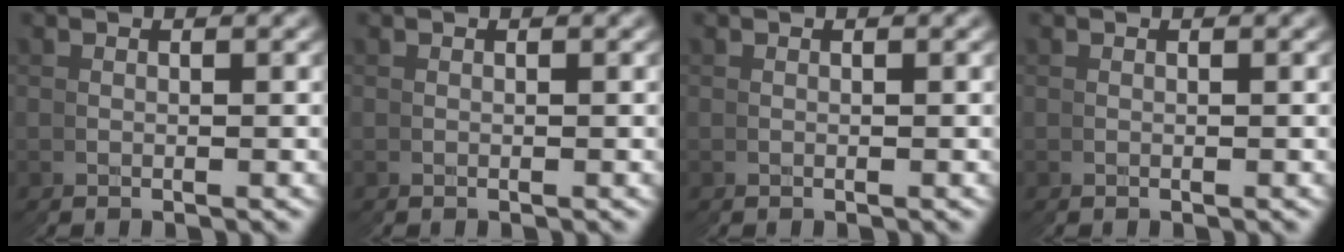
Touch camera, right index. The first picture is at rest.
{"total": 0.0}
{"total": 0.0}
{"total": 0.0}